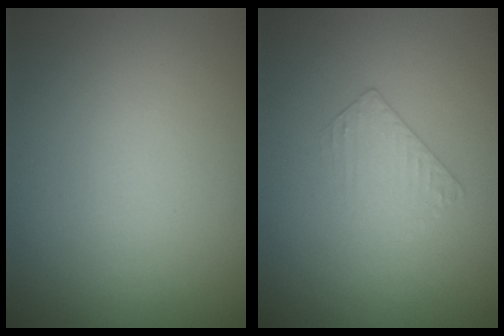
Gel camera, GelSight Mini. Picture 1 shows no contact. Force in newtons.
{"total": 1.0, "press": 0.3, "slide": 1.0}